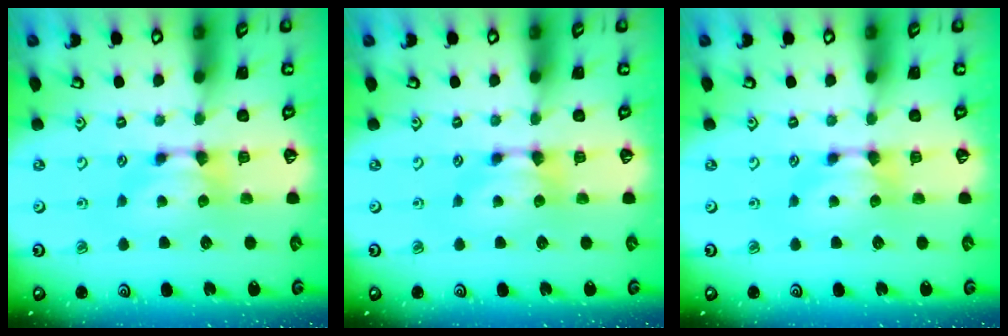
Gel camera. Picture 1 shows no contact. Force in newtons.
{"total": 0.0}
{"total": 0.0}